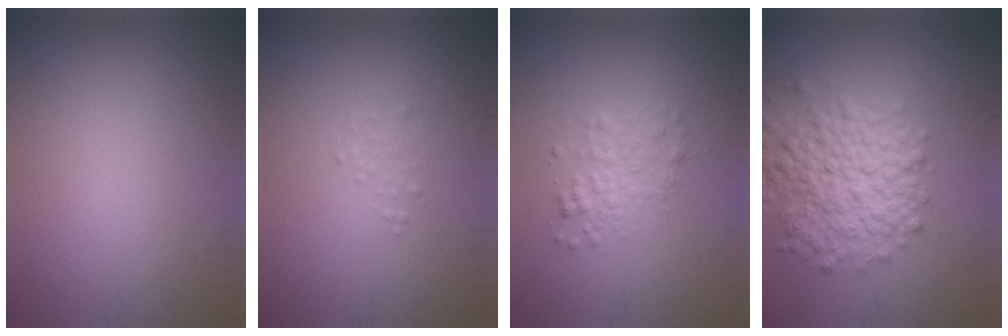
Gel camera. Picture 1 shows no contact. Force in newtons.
{"total": 0.8, "press": 0.8, "slide": 0.0}
{"total": 2.3, "press": 2.3, "slide": 0.1}
{"total": 6.4, "press": 6.4, "slide": 0.3}